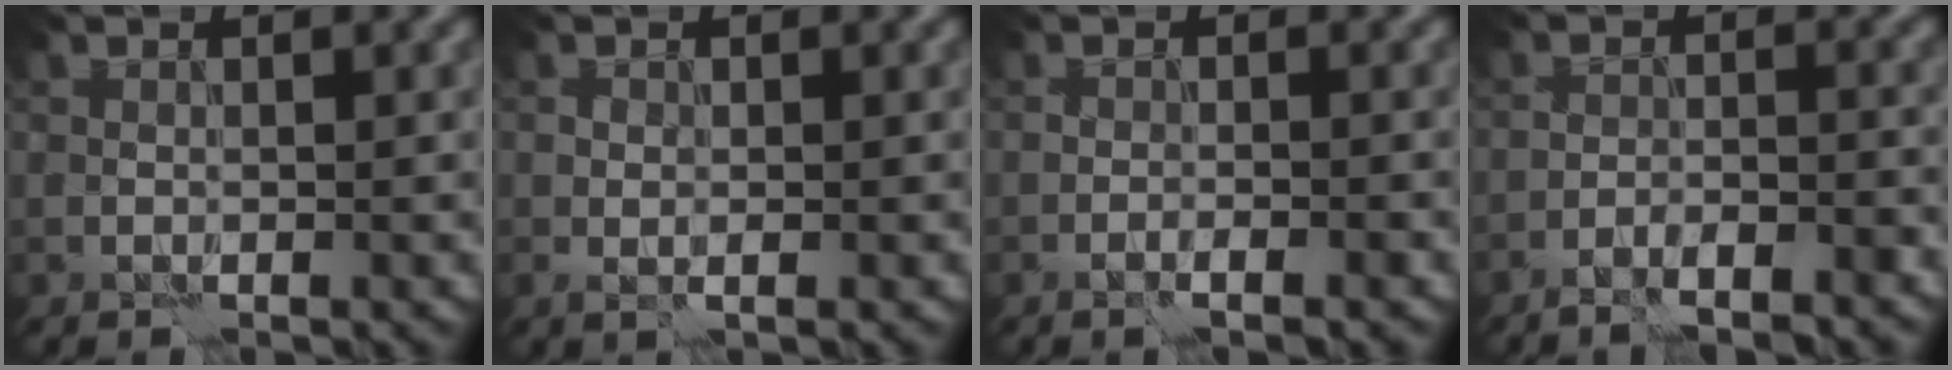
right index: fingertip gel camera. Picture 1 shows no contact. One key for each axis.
{"total": 0.7, "fx": -0.1, "fy": 0.3, "fz": 0.6, "tx": -0.014, "ty": 0.000, "tz": -0.002}
{"total": 1.2, "fx": -1.0, "fy": -0.2, "fz": 0.7, "tx": -0.009, "ty": 0.006, "tz": -0.018}
{"total": 4.1, "fx": -3.7, "fy": 0.4, "fz": 1.7, "tx": -0.027, "ty": 0.013, "tz": -0.054}